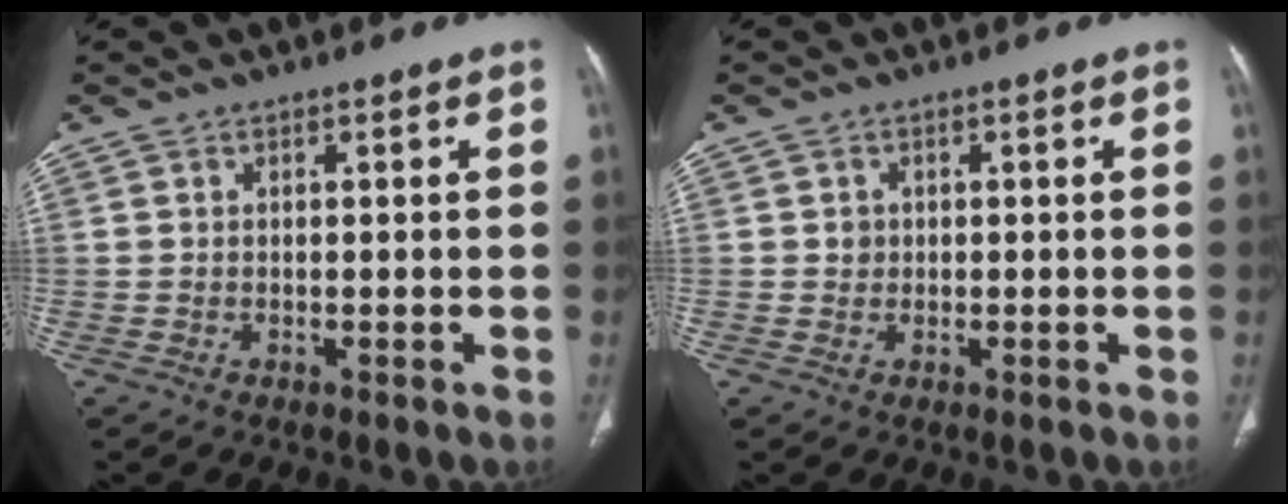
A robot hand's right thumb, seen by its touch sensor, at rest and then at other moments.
{"total": 1.1, "force": [0.1, 1.1, 0.1], "torque": [0.002, 0.004, 0.003]}